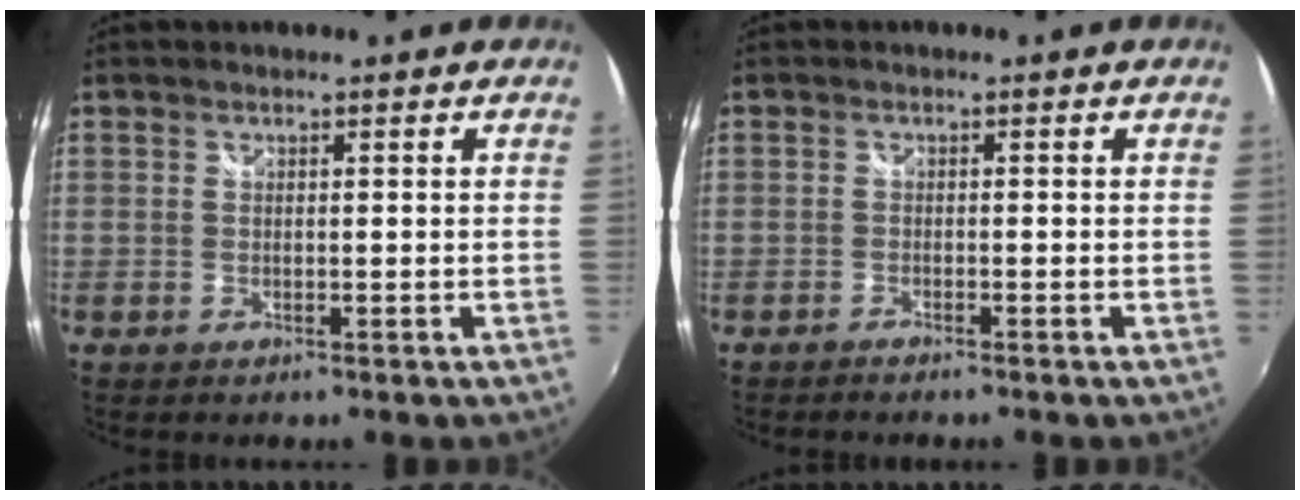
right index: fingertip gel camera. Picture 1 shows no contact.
{"total": 1.3, "force": [-1.3, 0.2, 0.4], "torque": [-0.018, -0.005, -0.026]}